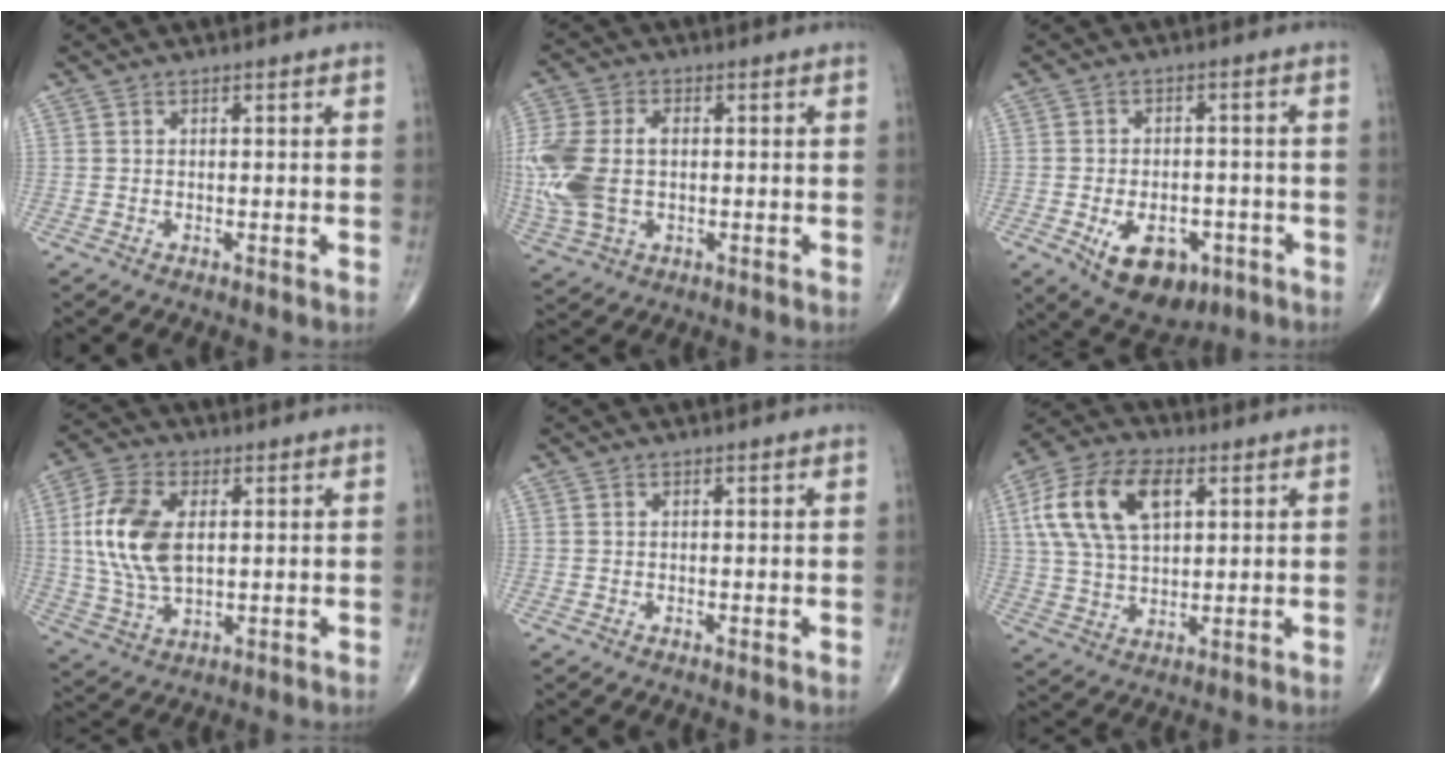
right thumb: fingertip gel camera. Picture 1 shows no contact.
{"total": 14.8, "force": [-0.2, 9.6, 11.2], "torque": [-0.286, 0.004, 0.003]}
{"total": 11.3, "force": [-4.6, 7.0, 7.6], "torque": [-0.097, 0.013, -0.058]}
{"total": 13.7, "force": [1.9, 7.7, 11.1], "torque": [-0.230, -0.002, 0.039]}
{"total": 0.0}
{"total": 16.0, "force": [5.0, 9.1, 12.1], "torque": [-0.227, 0.007, 0.091]}